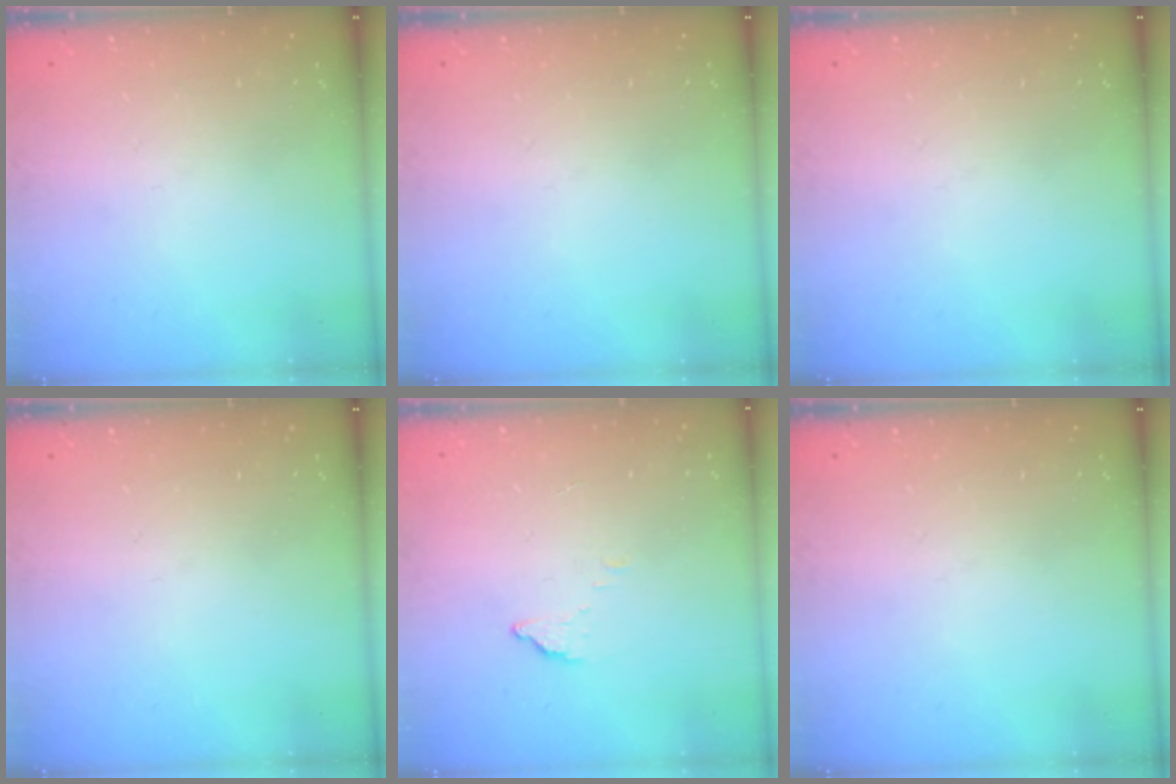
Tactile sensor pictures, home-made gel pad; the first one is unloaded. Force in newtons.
{"total": 0.0}
{"total": 0.0}
{"total": 0.0}
{"total": 2.3, "press": 2.3, "slide": 0.1}
{"total": 0.0}